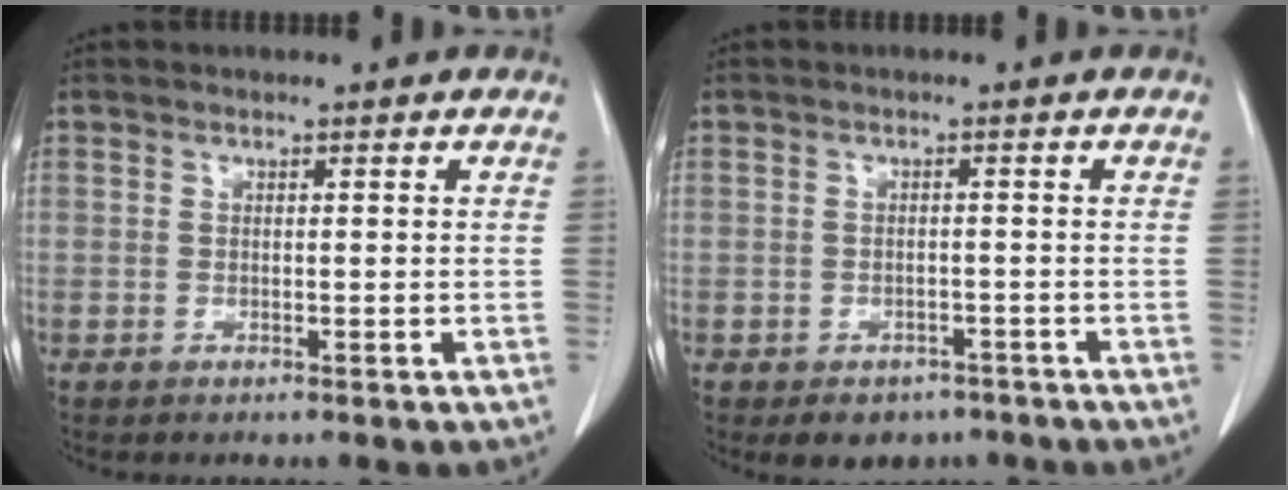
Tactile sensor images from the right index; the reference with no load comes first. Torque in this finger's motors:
{"motor_torque": [-0.43, -0.32, -0.14, -0.04]}